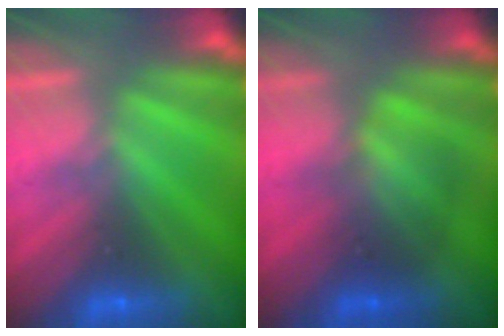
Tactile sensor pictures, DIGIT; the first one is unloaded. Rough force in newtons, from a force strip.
{"total": 2.1}